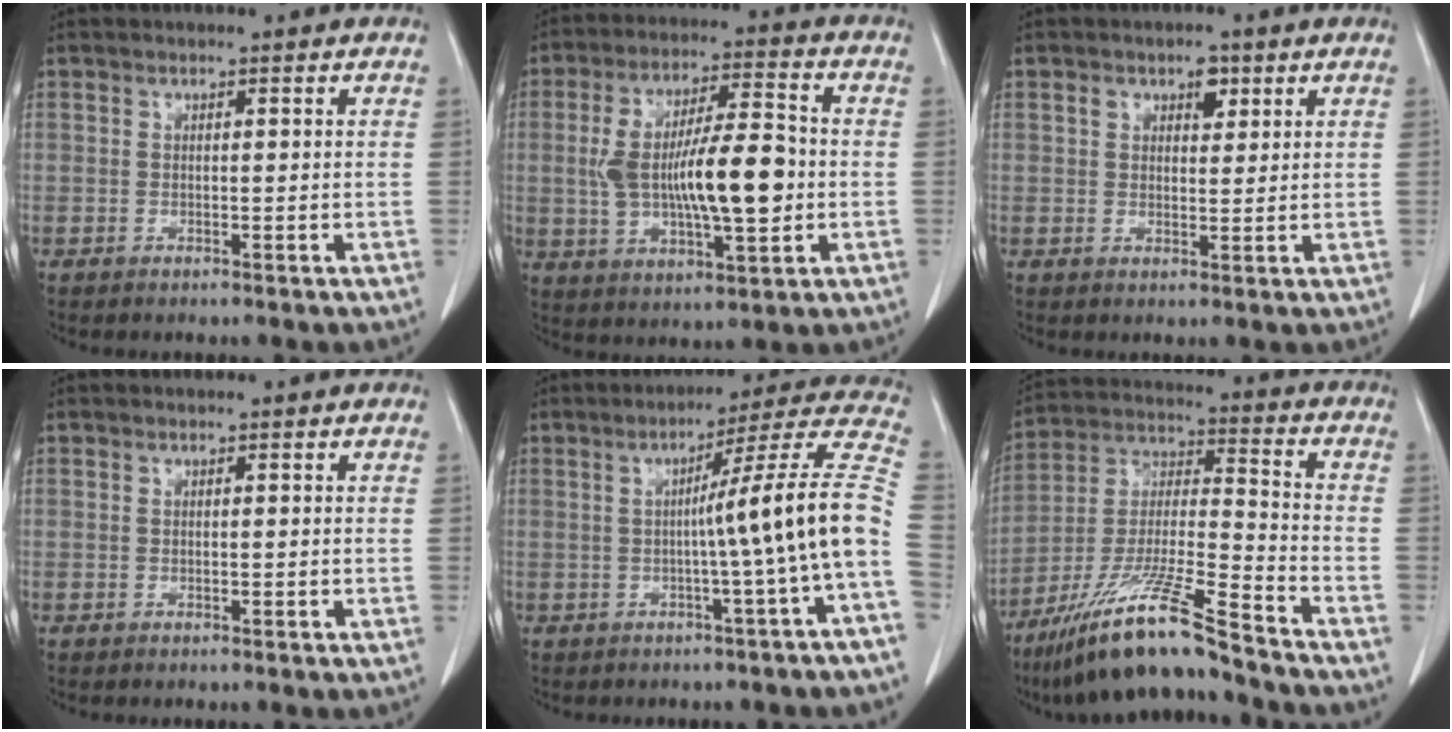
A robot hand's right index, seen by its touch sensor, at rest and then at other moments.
{"total": 15.5, "force": [-0.8, 4.4, 14.9], "torque": [-0.279, 0.014, -0.006]}
{"total": 3.5, "force": [1.7, 1.9, 2.4], "torque": [-0.036, 0.008, 0.028]}
{"total": 0.0}
{"total": 13.4, "force": [-2.0, -2.4, 13.0], "torque": [-0.161, 0.022, -0.034]}
{"total": 16.8, "force": [-12.9, 0.0, 10.8], "torque": [-0.222, -0.027, -0.236]}